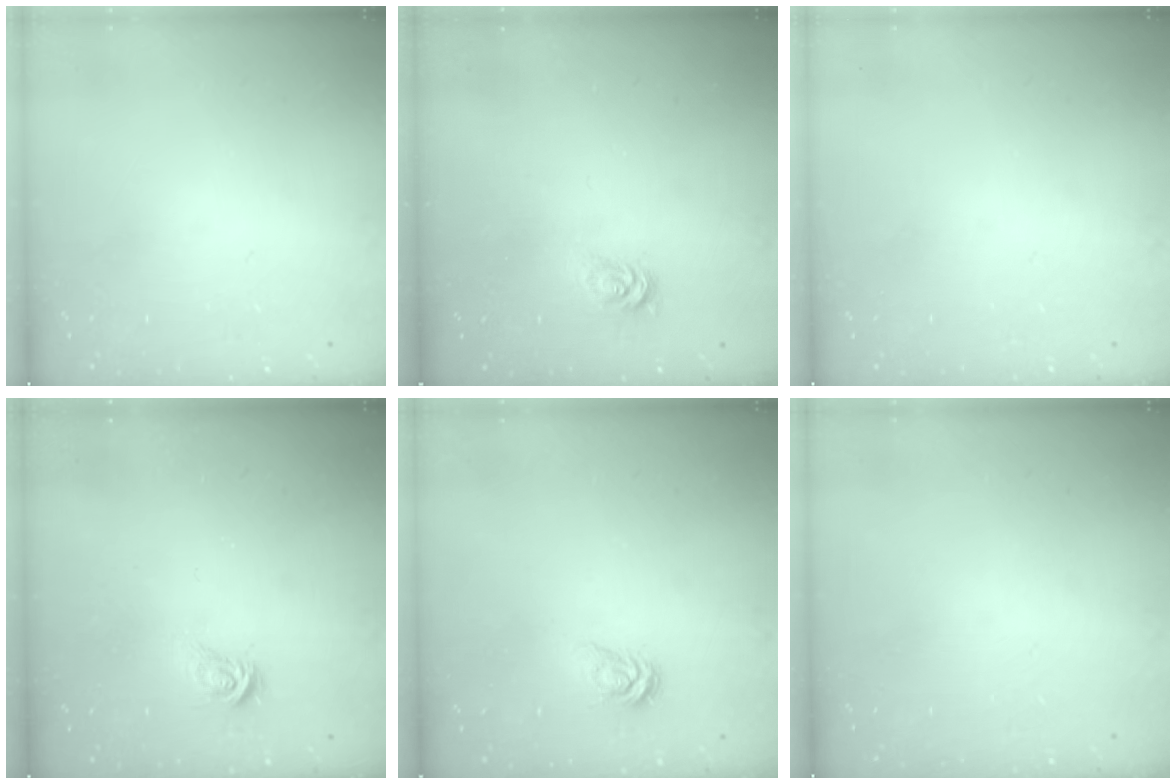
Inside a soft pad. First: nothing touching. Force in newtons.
{"total": 2.5, "press": 2.5, "slide": 0.4}
{"total": 0.0}
{"total": 3.4, "press": 3.3, "slide": 0.5}
{"total": 3.4, "press": 3.4, "slide": 0.4}
{"total": 0.0}